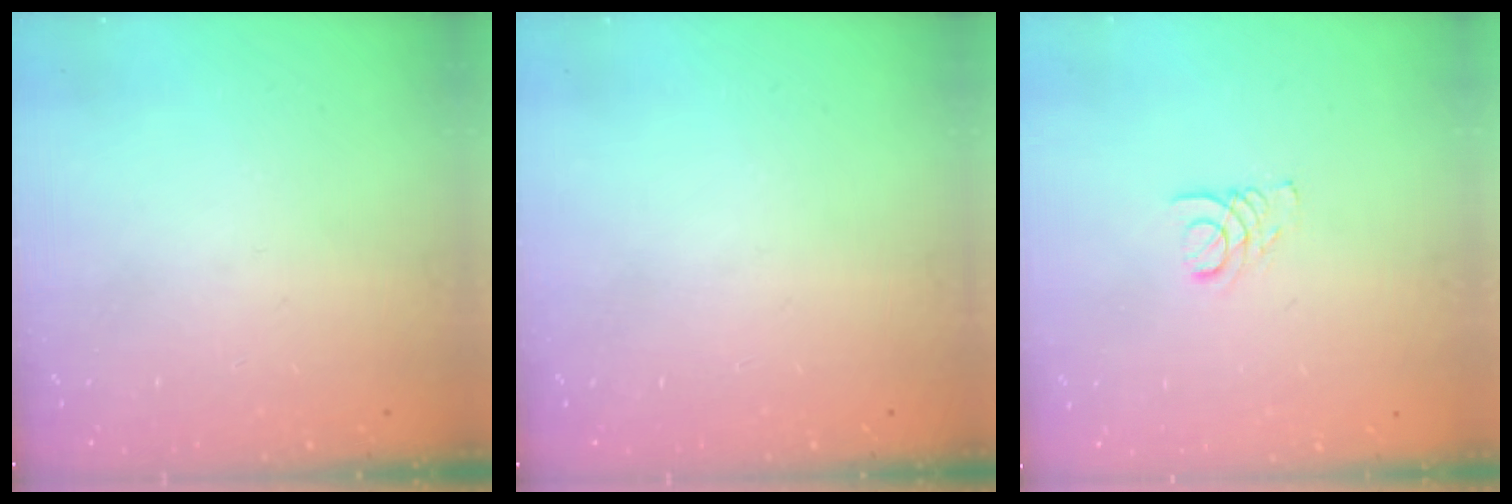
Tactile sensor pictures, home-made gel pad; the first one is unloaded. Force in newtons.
{"total": 0.0}
{"total": 1.9, "press": 1.9, "slide": 0.2}